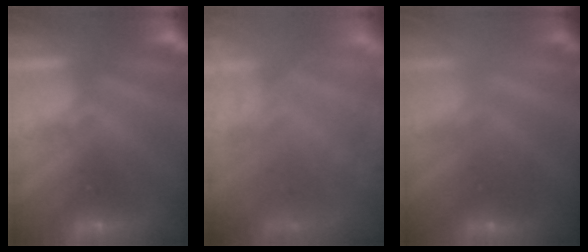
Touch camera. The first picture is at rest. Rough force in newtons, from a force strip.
{"total": 11.4}
{"total": 2.0}